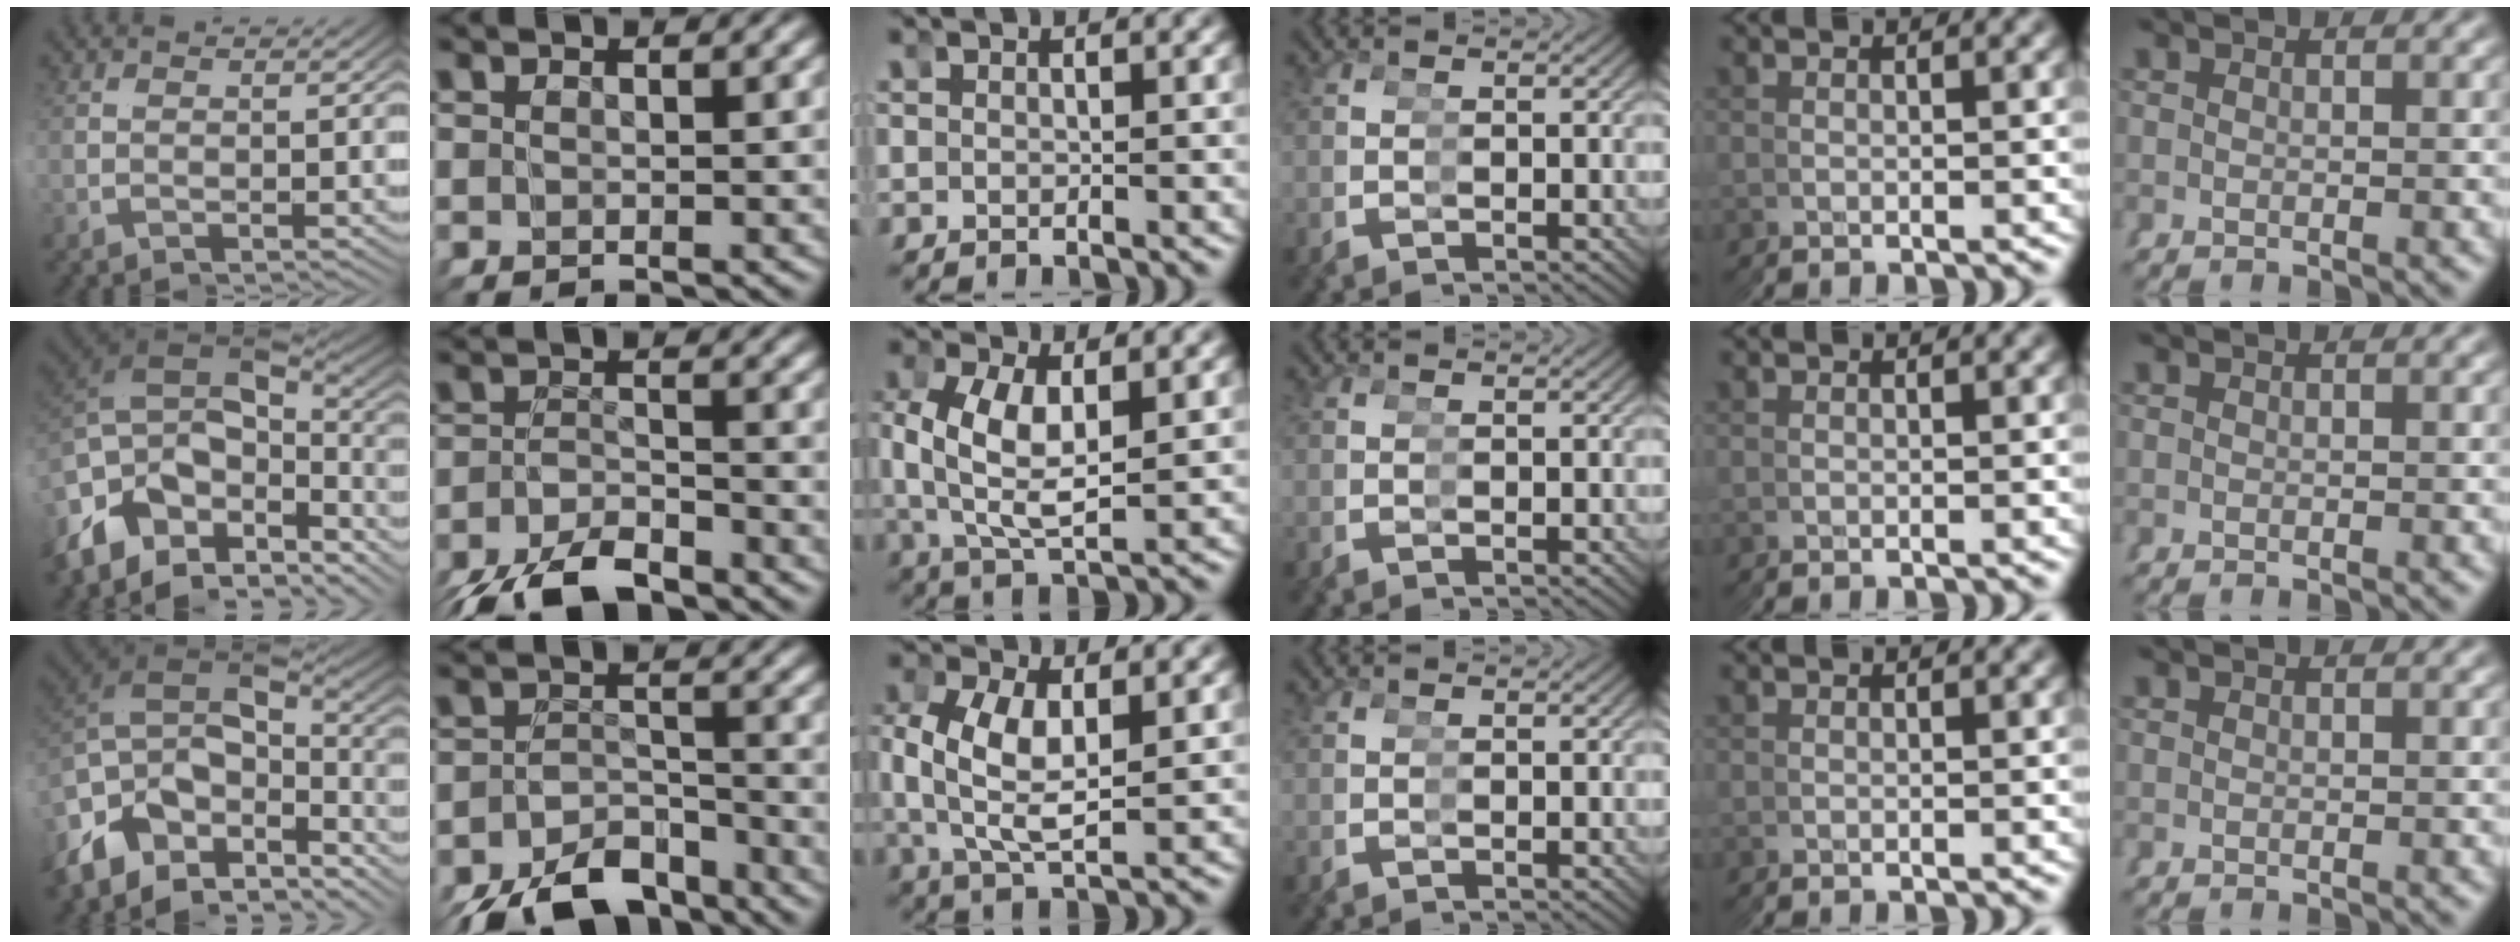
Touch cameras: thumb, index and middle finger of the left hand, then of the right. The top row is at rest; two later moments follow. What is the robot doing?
{"motion": "grasp_and_lifting", "object": "pipette"}